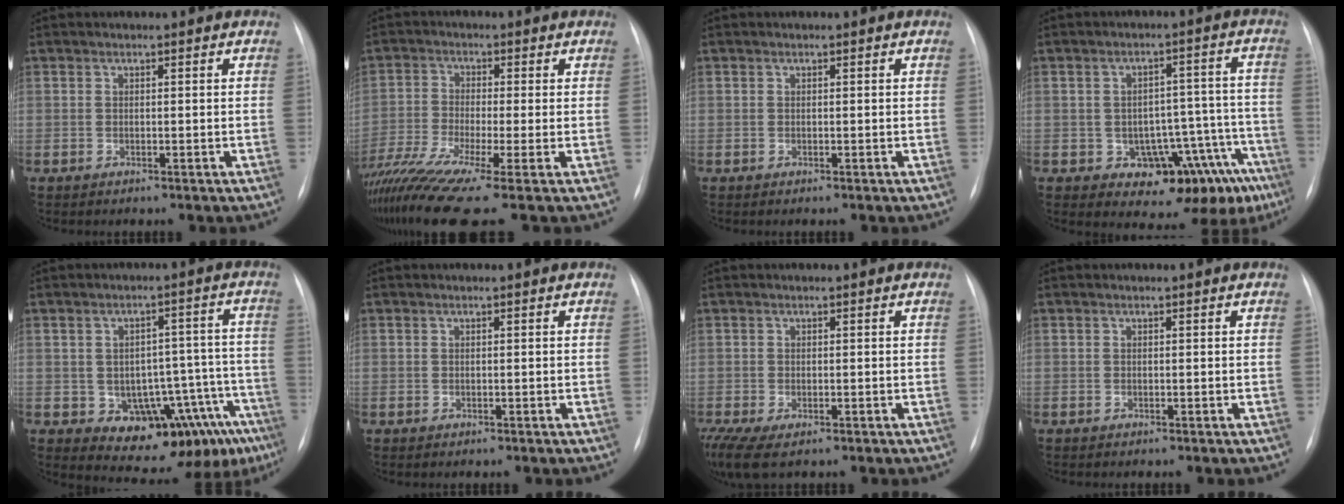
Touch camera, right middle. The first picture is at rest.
{"total": 13.4, "force": [-9.6, -0.3, 9.3], "torque": [-0.205, -0.034, -0.177]}
{"total": 0.0}
{"total": 12.9, "force": [-7.2, 7.4, 7.7], "torque": [-0.061, 0.049, -0.087]}
{"total": 13.9, "force": [-7.3, 7.2, 9.4], "torque": [-0.091, 0.034, -0.090]}
{"total": 0.0}
{"total": 8.6, "force": [-5.0, 4.2, 5.6], "torque": [-0.137, -0.013, -0.078]}
{"total": 0.0}